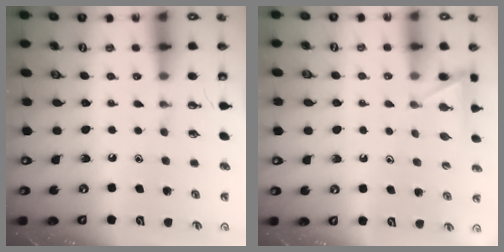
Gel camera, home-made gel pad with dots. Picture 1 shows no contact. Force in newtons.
{"total": 5.7, "press": 5.7, "slide": 0.5}